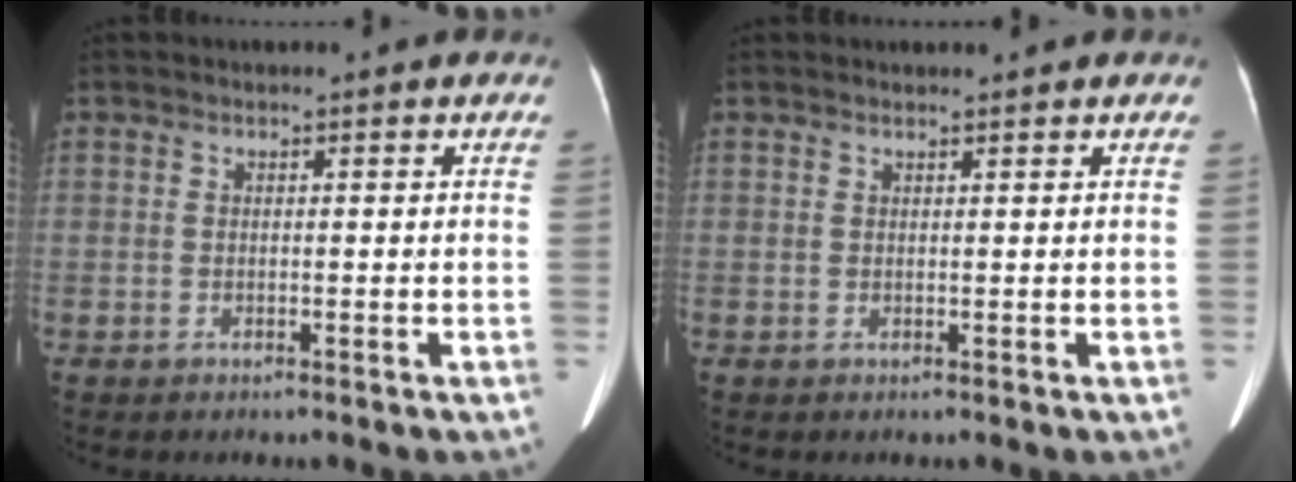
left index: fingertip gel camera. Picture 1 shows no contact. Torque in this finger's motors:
{"motor_torque": [-0.12, -0.07, 0.05, 0.02]}